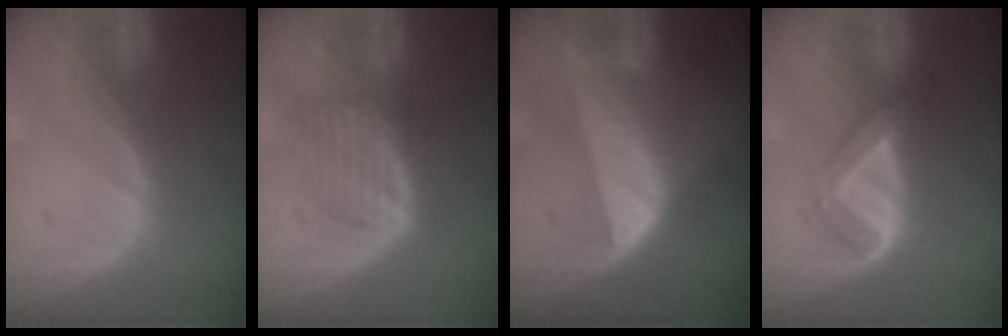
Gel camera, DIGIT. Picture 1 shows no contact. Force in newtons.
{"total": 6.3, "press": 5.9, "slide": 2.1}
{"total": 7.5, "press": 6.8, "slide": 3.2}
{"total": 5.5, "press": 4.6, "slide": 3.0}